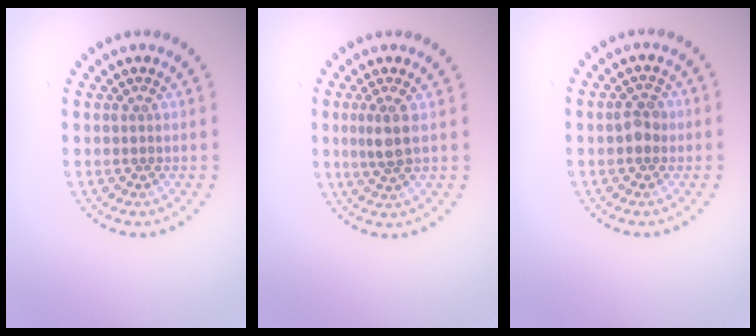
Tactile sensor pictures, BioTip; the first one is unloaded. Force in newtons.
{"total": 2.2, "press": 1.9, "slide": 1.1}
{"total": 1.9, "press": 1.8, "slide": 0.3}